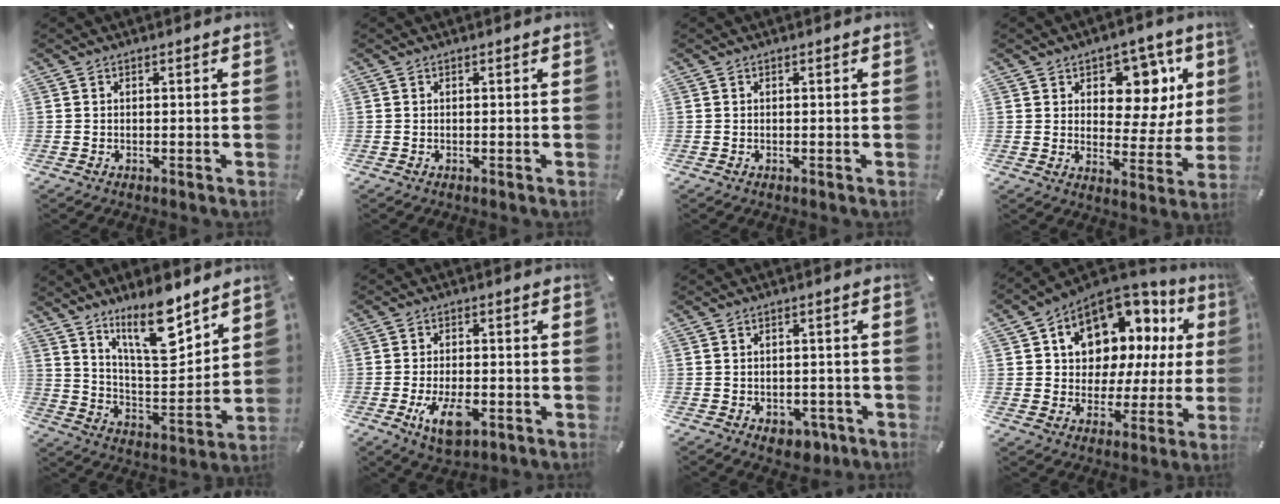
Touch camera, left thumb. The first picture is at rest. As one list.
[{"total": 0.0}, {"total": 0.0}, {"total": 12.0, "force": [5.5, 8.7, 6.2], "torque": [-0.071, -0.039, 0.097]}, {"total": 15.8, "force": [11.2, 5.5, 9.7], "torque": [-0.160, -0.072, 0.191]}, {"total": 8.4, "force": [-3.1, 4.4, 6.6], "torque": [-0.132, -0.002, -0.054]}, {"total": 4.7, "force": [-2.0, 3.3, 2.7], "torque": [-0.039, 0.012, -0.030]}, {"total": 11.9, "force": [6.4, 8.8, 4.9], "torque": [-0.082, -0.064, 0.118]}]